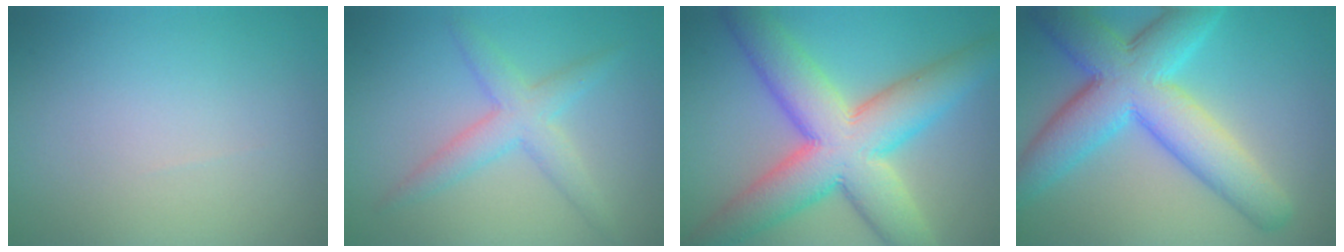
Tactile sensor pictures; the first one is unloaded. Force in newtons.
{"total": 3.5, "press": 3.5, "slide": 0.1}
{"total": 11.6, "press": 11.5, "slide": 0.6}
{"total": 9.8, "press": 9.8, "slide": 0.4}